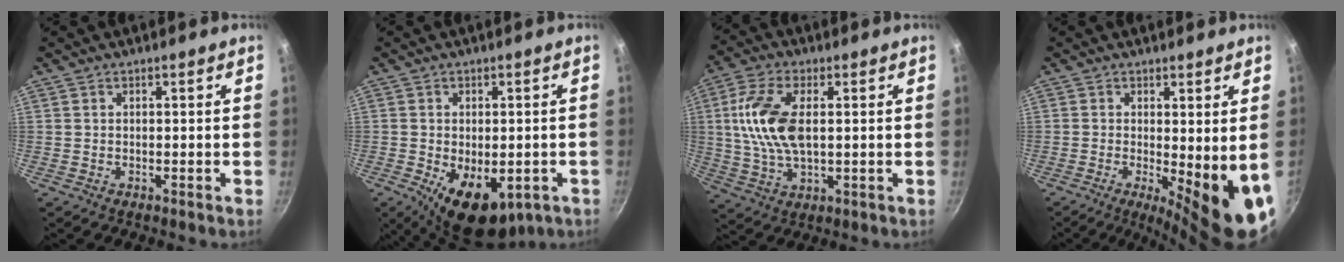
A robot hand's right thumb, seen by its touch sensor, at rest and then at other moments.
{"total": 12.2, "force": [-4.1, 6.9, 9.1], "torque": [-0.108, -0.005, -0.041]}
{"total": 12.3, "force": [1.7, 6.3, 10.5], "torque": [-0.210, 0.004, 0.031]}
{"total": 11.1, "force": [-2.0, 2.6, 10.6], "torque": [-0.119, -0.016, -0.020]}